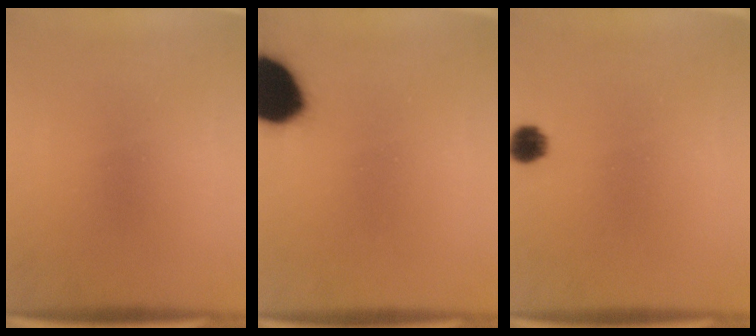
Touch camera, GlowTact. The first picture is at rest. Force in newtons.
{"total": 17.1}
{"total": 3.3}